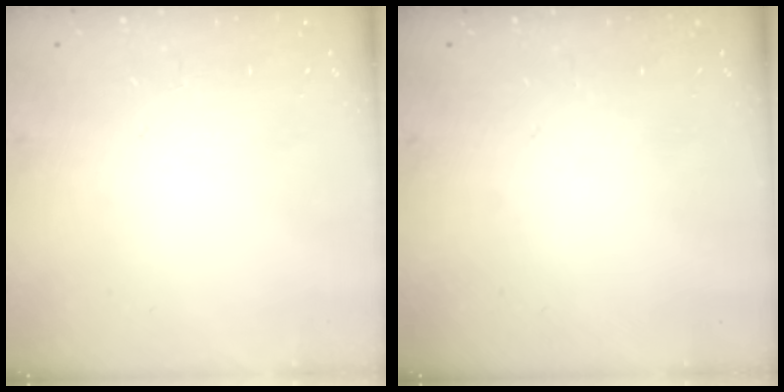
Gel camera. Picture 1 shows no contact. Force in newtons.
{"total": 0.0}